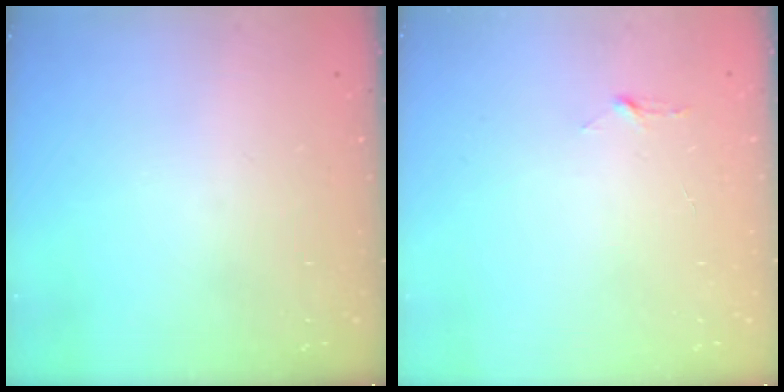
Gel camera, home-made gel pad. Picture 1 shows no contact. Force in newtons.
{"total": 2.9, "press": 2.9, "slide": 0.3}